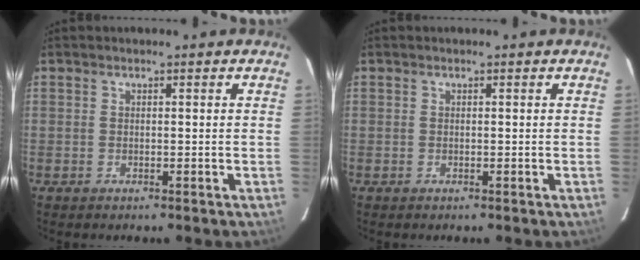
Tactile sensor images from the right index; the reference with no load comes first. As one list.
[{"total": 0.0}]